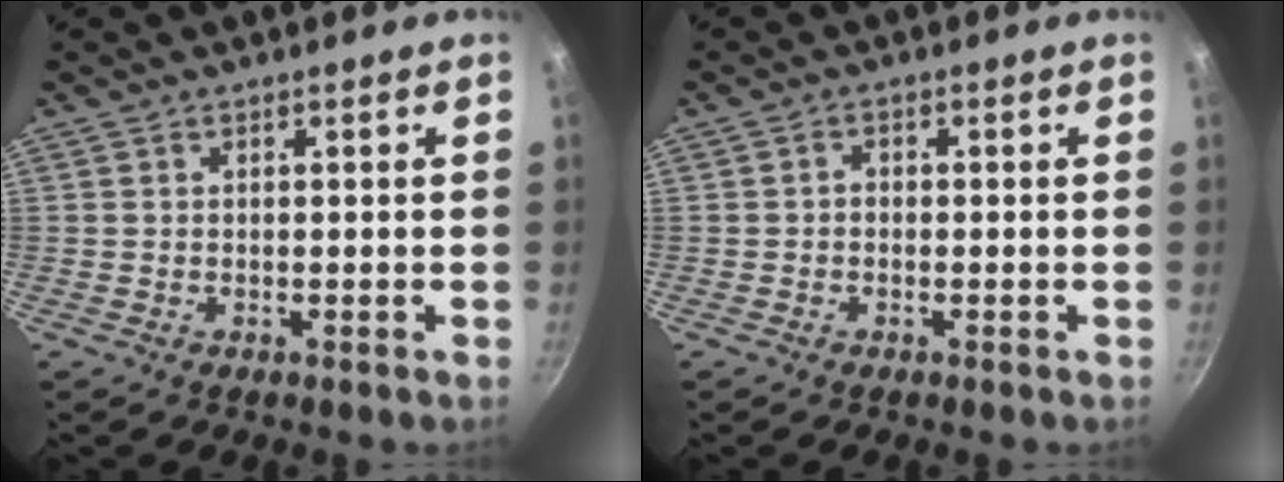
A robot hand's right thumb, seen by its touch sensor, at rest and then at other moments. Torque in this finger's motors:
{"motor_torque": [-0.42, -0.35, 0.23, -0.19, 0.01]}